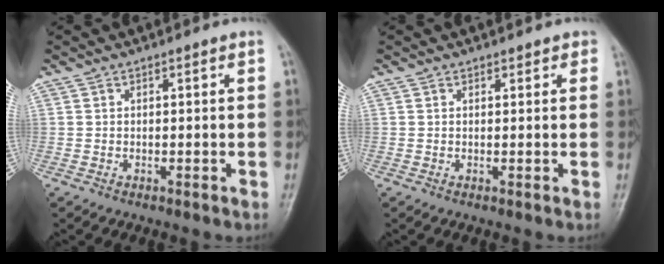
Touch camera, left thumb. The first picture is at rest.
{"total": 1.3, "force": [0.8, 0.9, 0.4], "torque": [0.014, -0.003, 0.005]}